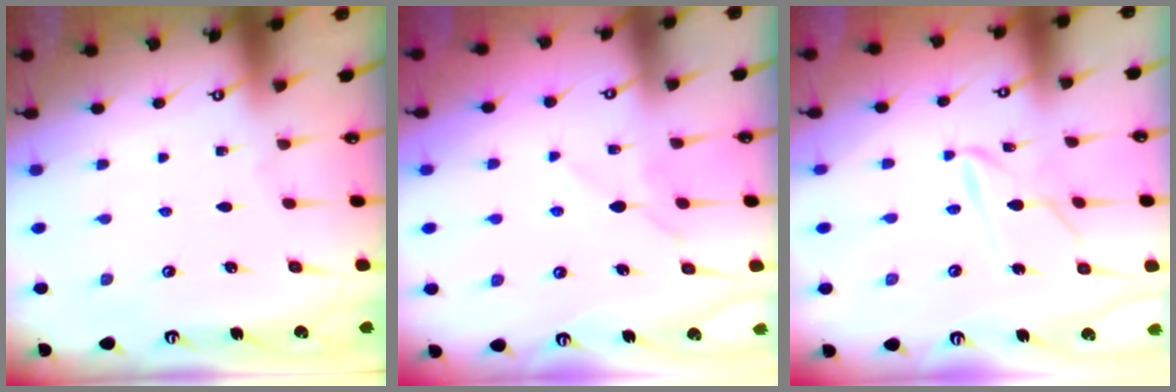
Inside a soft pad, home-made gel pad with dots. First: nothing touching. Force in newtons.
{"total": 5.7, "press": 5.7, "slide": 0.6}
{"total": 9.3, "press": 9.2, "slide": 0.8}